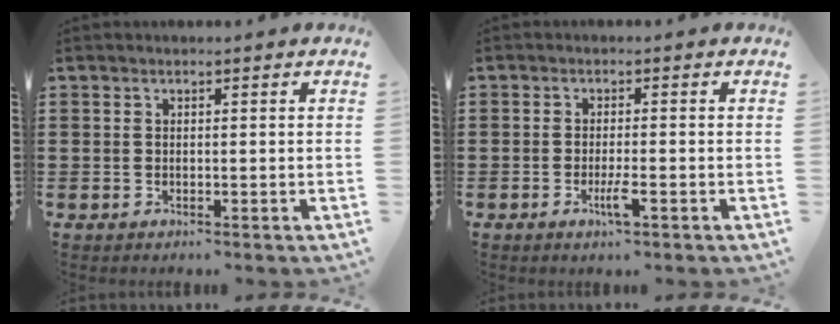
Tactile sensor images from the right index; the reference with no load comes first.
{"total": 3.1, "force": [-1.4, 0.3, 2.7], "torque": [-0.061, -0.009, -0.029]}